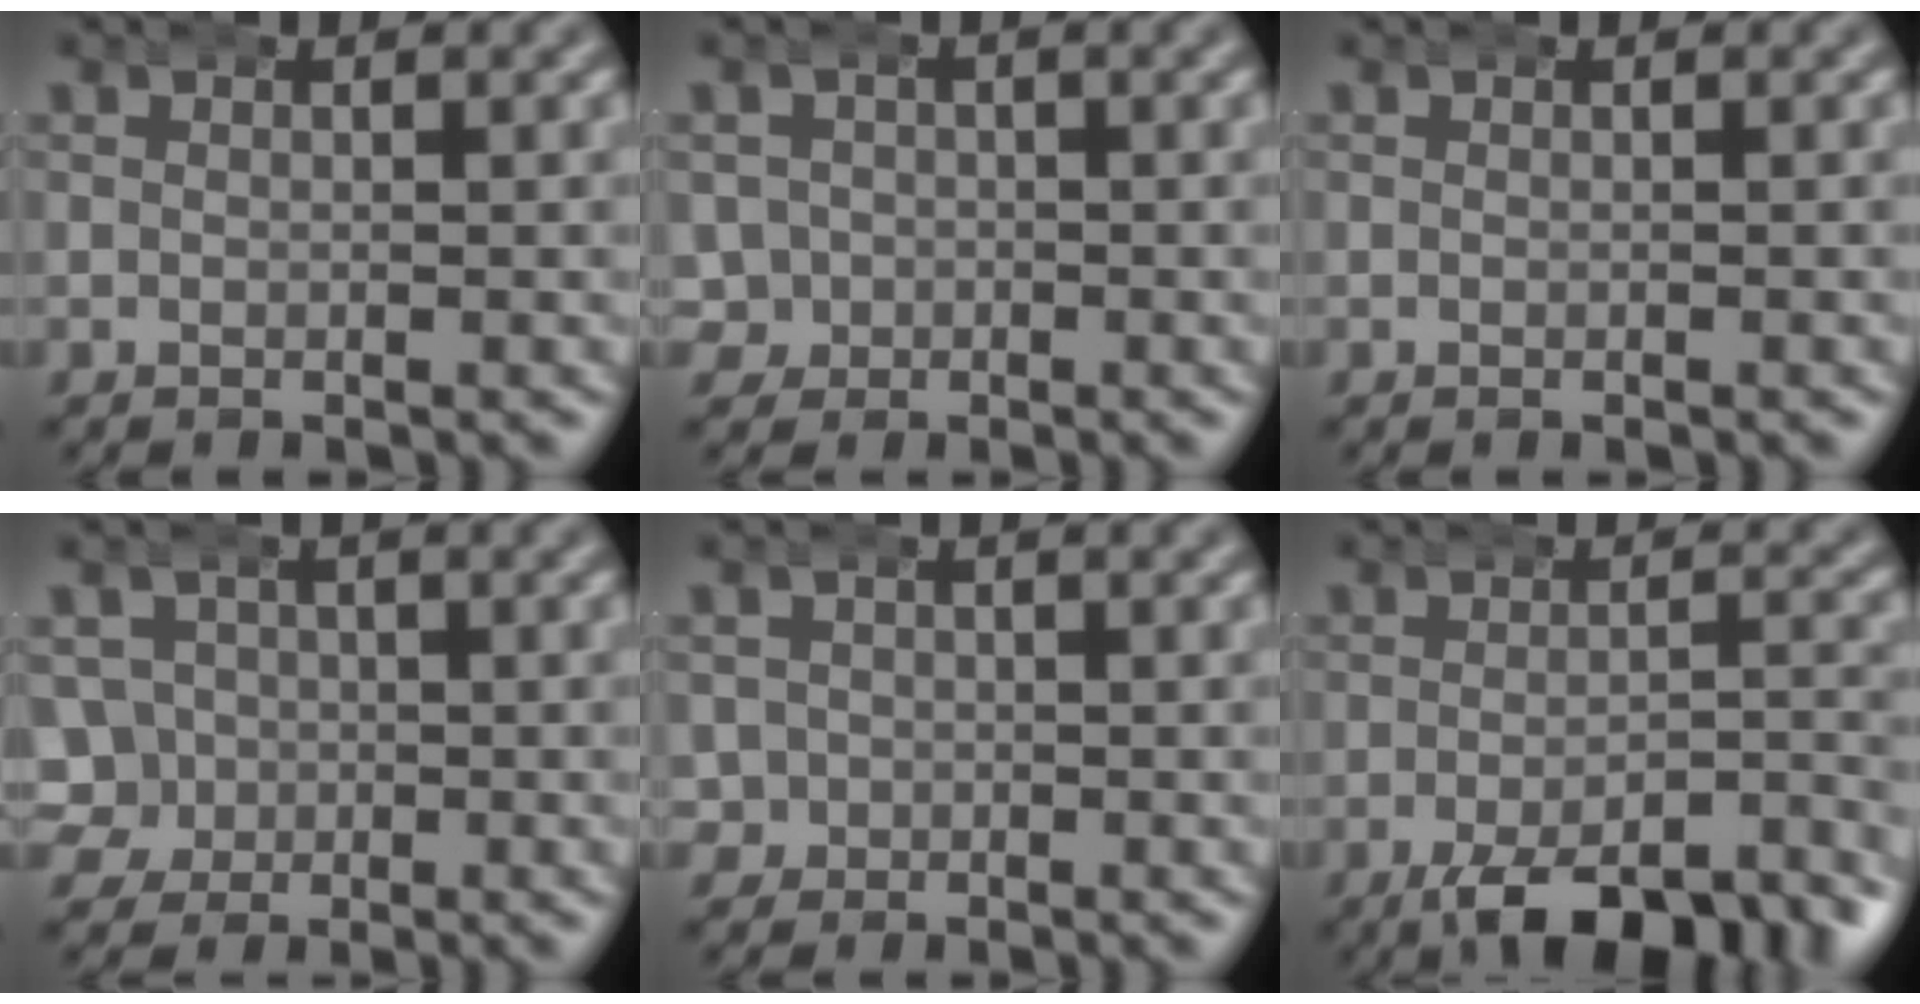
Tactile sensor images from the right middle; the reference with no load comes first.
{"total": 4.6, "force": [-1.0, 4.4, 0.8], "torque": [-0.028, -0.008, -0.026]}
{"total": 0.0}
{"total": 6.9, "force": [-1.1, 6.6, 1.6], "torque": [-0.049, -0.018, -0.027]}
{"total": 2.8, "force": [-1.0, 2.6, 0.0], "torque": [0.000, -0.005, -0.024]}
{"total": 9.9, "force": [-7.2, 3.8, 5.7], "torque": [-0.071, -0.016, -0.106]}